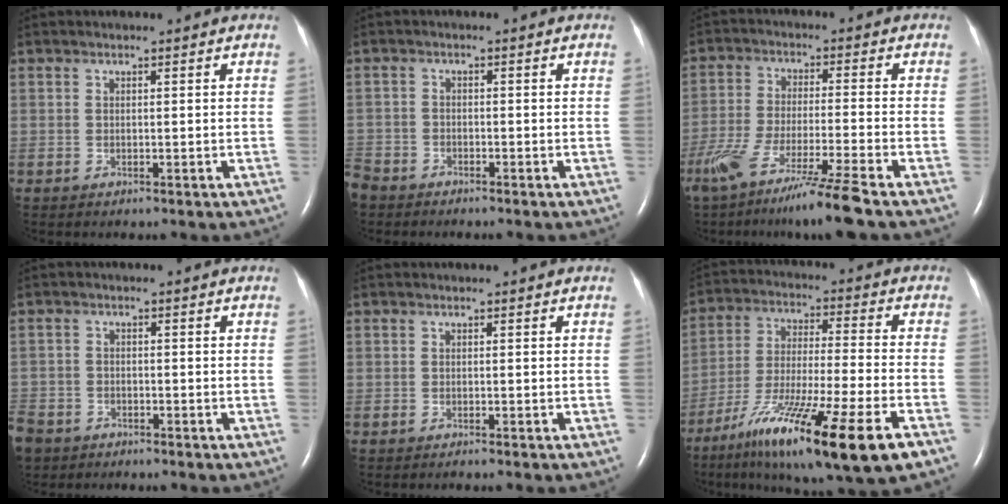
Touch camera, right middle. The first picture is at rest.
{"total": 4.3, "force": [-3.8, 2.1, 0.6], "torque": [-0.010, -0.004, -0.079]}
{"total": 13.0, "force": [-9.4, -1.3, 8.9], "torque": [-0.170, -0.049, -0.162]}
{"total": 8.7, "force": [-5.8, 6.0, 2.5], "torque": [-0.086, -0.011, -0.109]}
{"total": 0.7, "force": [-0.6, 0.0, 0.4], "torque": [-0.008, -0.002, -0.008]}
{"total": 21.1, "force": [-12.1, 0.9, 17.2], "torque": [-0.278, -0.056, -0.209]}